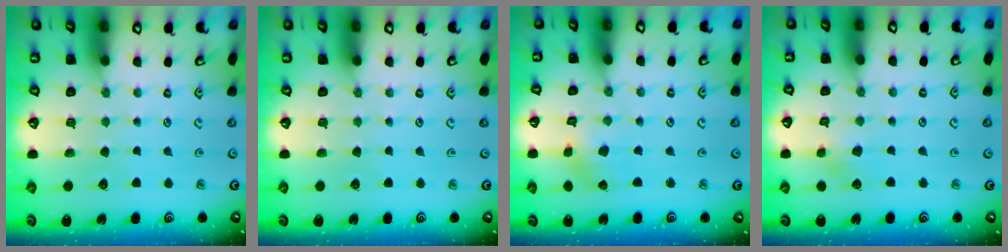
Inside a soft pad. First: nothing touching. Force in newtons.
{"total": 0.0}
{"total": 1.1, "press": 1.1, "slide": 0.3}
{"total": 3.0, "press": 3.0, "slide": 0.4}